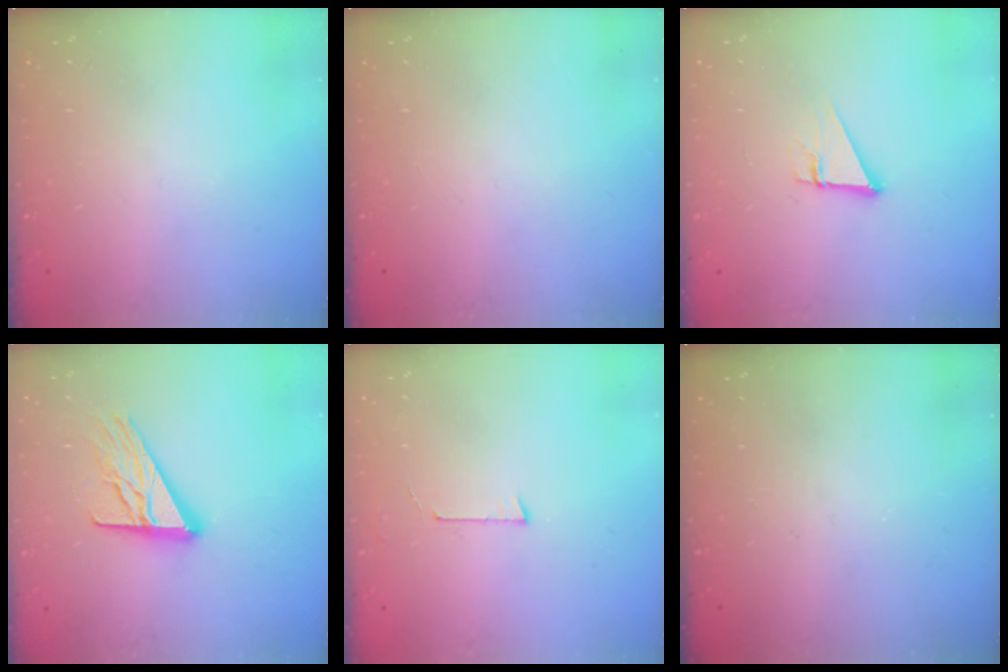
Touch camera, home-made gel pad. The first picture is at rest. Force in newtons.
{"total": 0.0}
{"total": 3.7, "press": 3.7, "slide": 0.2}
{"total": 13.9, "press": 13.9, "slide": 1.1}
{"total": 3.2, "press": 3.2, "slide": 0.2}
{"total": 0.0}